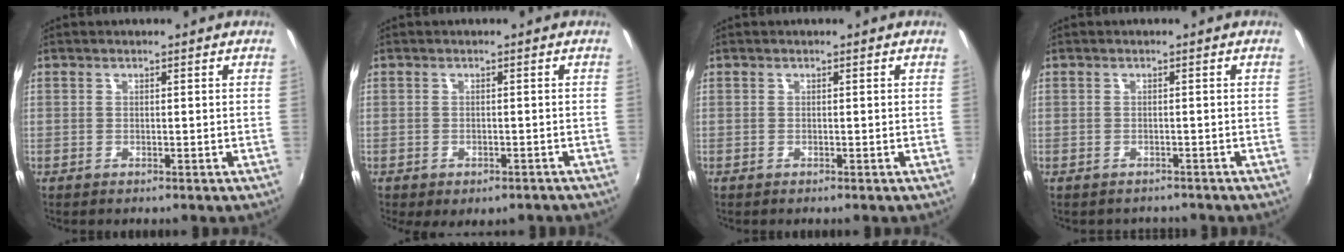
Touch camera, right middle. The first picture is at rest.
{"total": 3.6, "force": [-2.1, 2.5, 1.6], "torque": [-0.032, -0.014, -0.023]}
{"total": 0.0}
{"total": 1.9, "force": [-1.5, 1.1, 0.0], "torque": [-0.006, -0.002, -0.021]}